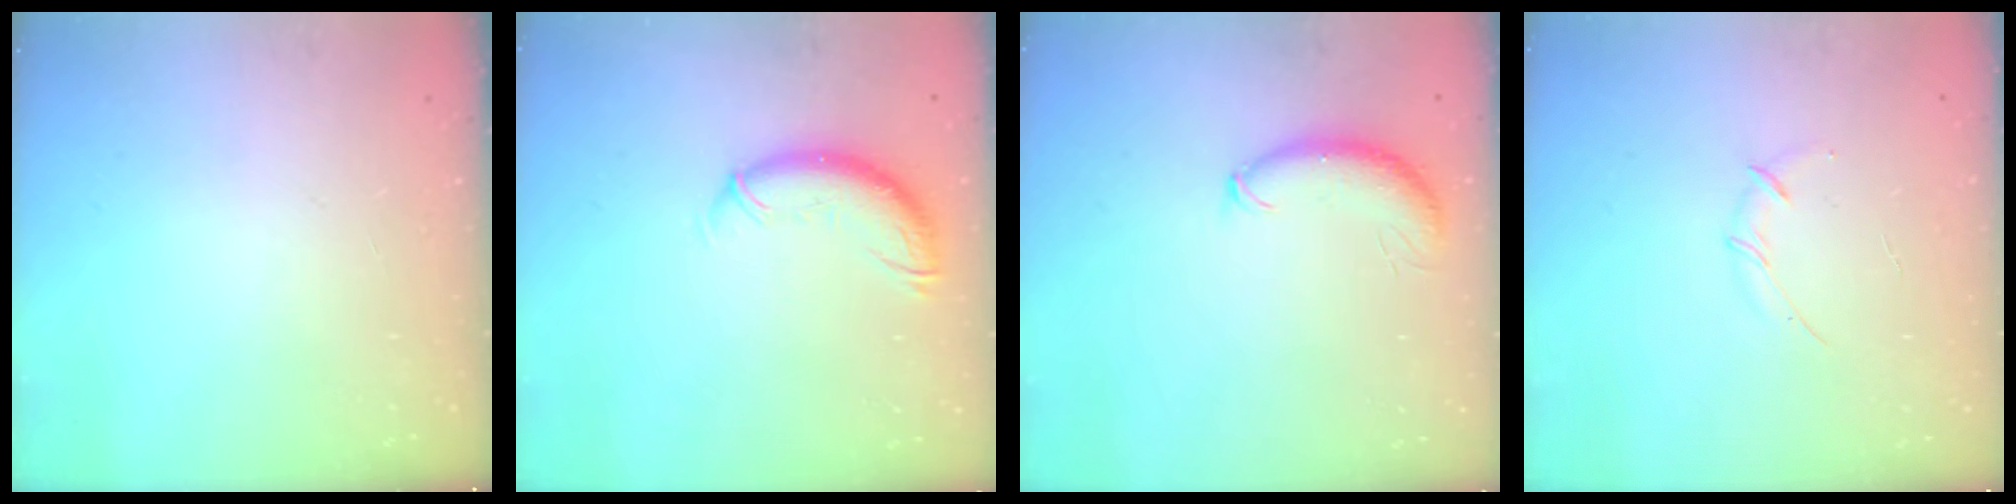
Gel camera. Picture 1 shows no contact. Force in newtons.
{"total": 10.6, "press": 10.6, "slide": 1.0}
{"total": 8.7, "press": 8.6, "slide": 1.2}
{"total": 3.0, "press": 2.9, "slide": 0.8}